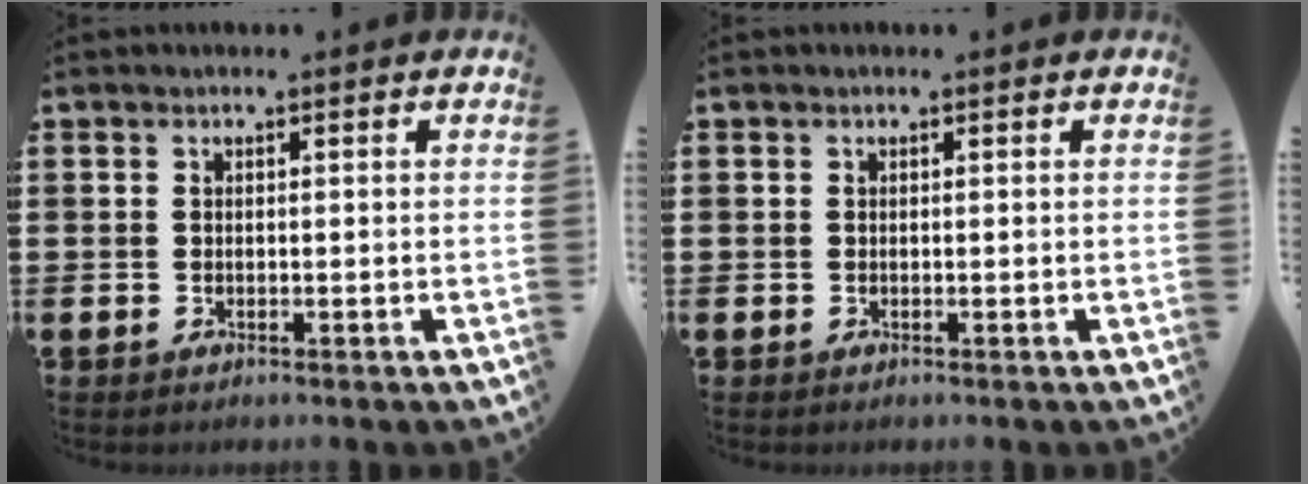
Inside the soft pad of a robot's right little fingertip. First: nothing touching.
{"total": 0.0}